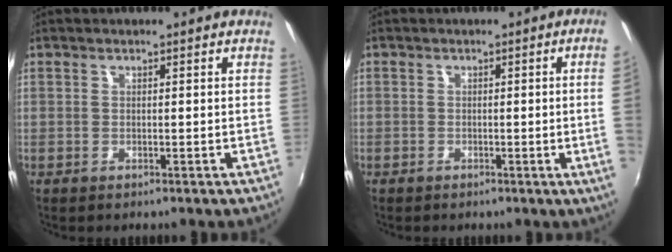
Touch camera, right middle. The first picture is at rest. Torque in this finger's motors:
{"motor_torque": [1.05, -1.09, -0.71, -0.21]}